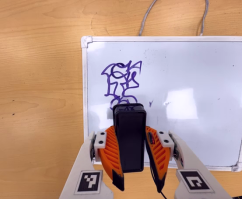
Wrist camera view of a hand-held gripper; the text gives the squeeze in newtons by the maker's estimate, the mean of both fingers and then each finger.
{"total": 8.3, "left": 6.9, "right": 9.7}